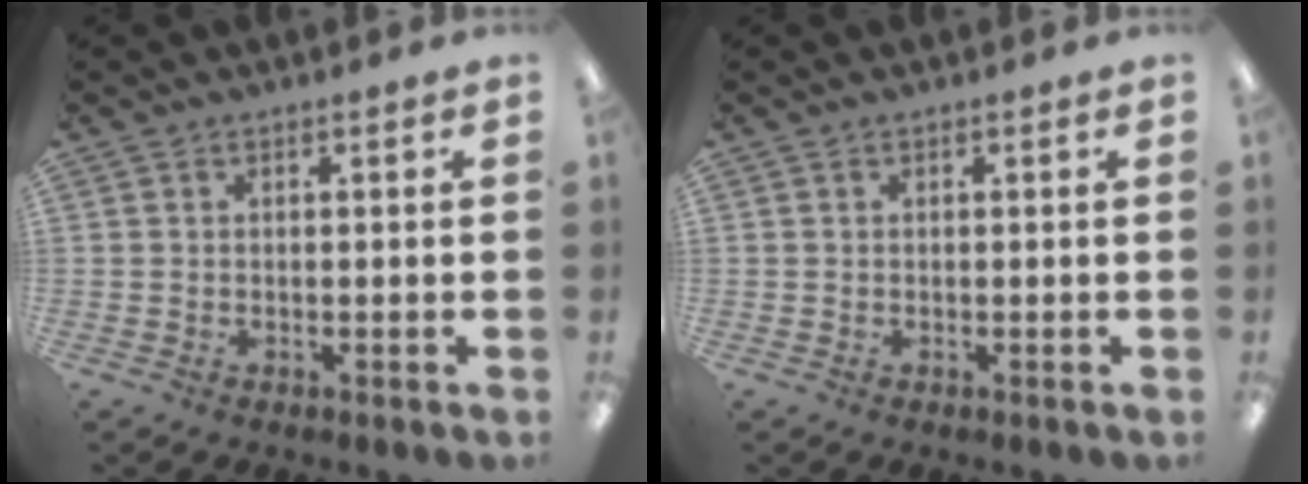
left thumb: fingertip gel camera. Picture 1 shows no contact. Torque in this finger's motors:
{"motor_torque": [-0.32, 0.32, -0.03, -0.05, 0.00]}